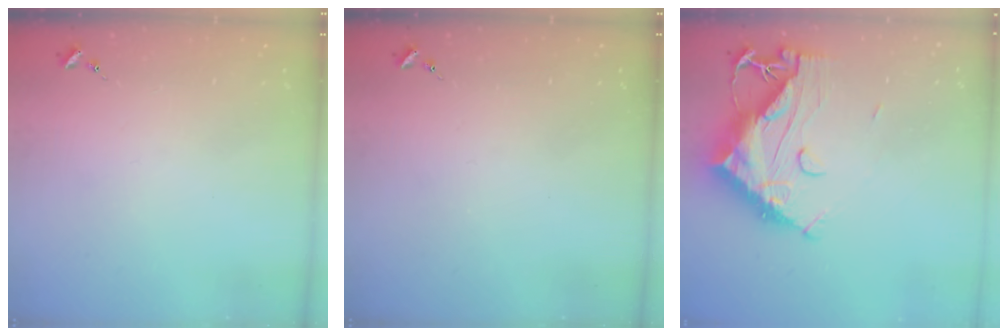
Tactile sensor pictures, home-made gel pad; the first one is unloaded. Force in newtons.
{"total": 0.0}
{"total": 17.4, "press": 17.3, "slide": 1.6}